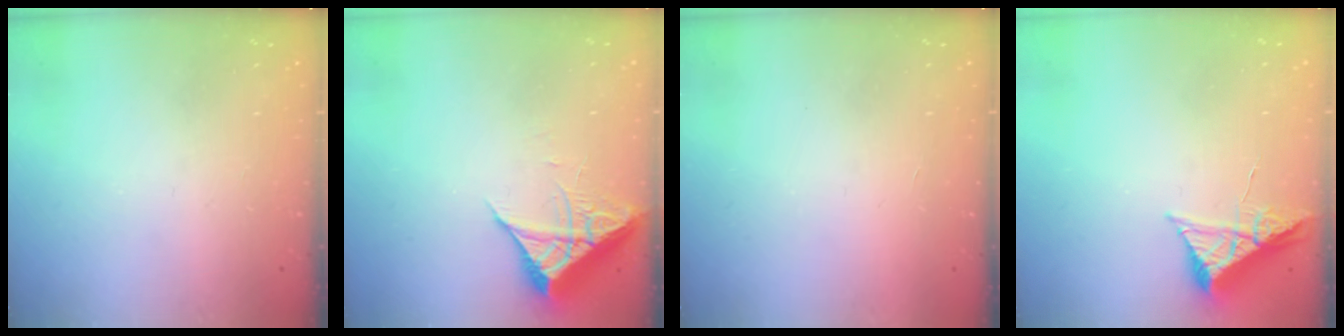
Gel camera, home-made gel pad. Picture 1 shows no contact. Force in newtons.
{"total": 6.6, "press": 6.6, "slide": 0.3}
{"total": 1.6, "press": 1.6, "slide": 0.1}
{"total": 7.9, "press": 7.9, "slide": 0.8}